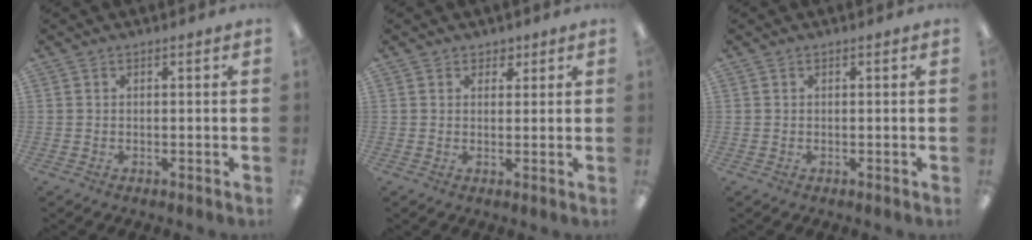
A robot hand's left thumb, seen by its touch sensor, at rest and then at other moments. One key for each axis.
{"total": 2.4, "fx": 1.4, "fy": 1.8, "fz": 0.3, "tx": 0.008, "ty": -0.003, "tz": 0.023}
{"total": 0.0}